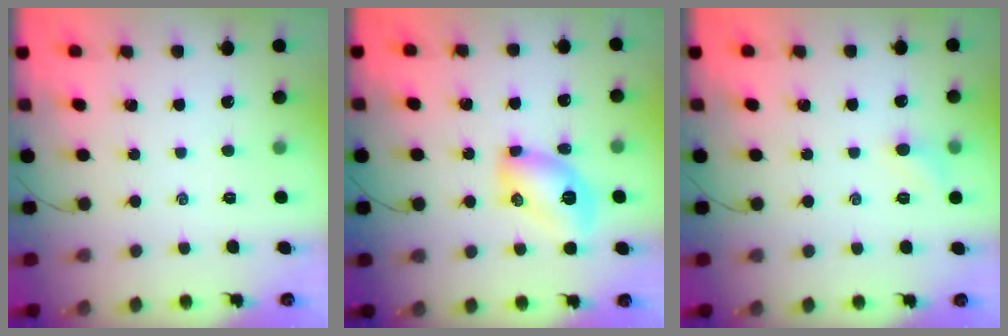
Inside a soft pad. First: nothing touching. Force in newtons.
{"total": 10.1, "press": 10.0, "slide": 0.9}
{"total": 5.3, "press": 5.0, "slide": 1.7}